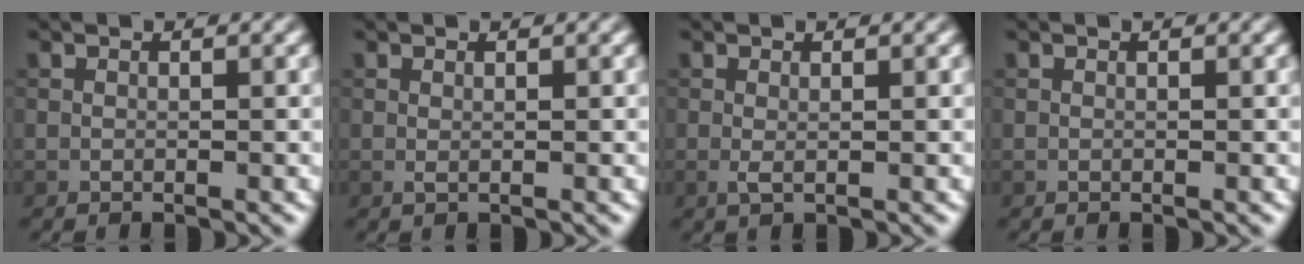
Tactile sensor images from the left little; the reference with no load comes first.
{"total": 0.0}
{"total": 0.7, "force": [0.1, 0.1, 0.7], "torque": [-0.018, -0.002, 0.001]}
{"total": 0.0}